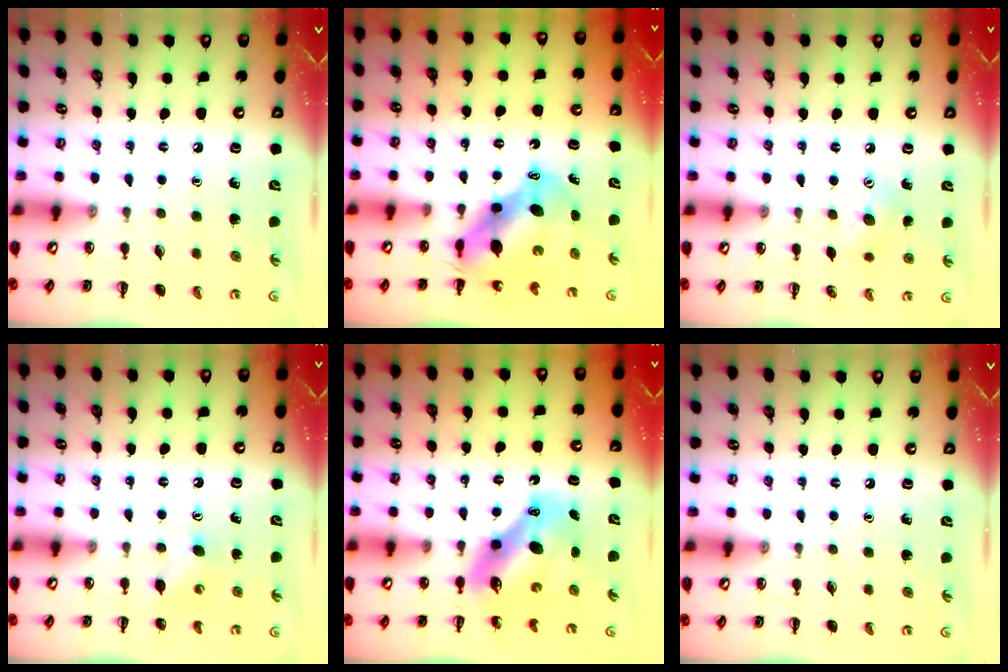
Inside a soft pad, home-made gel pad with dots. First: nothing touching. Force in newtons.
{"total": 7.5, "press": 7.4, "slide": 1.5}
{"total": 6.9, "press": 6.7, "slide": 1.5}
{"total": 4.2, "press": 4.1, "slide": 1.1}
{"total": 9.6, "press": 9.1, "slide": 3.0}
{"total": 0.0}